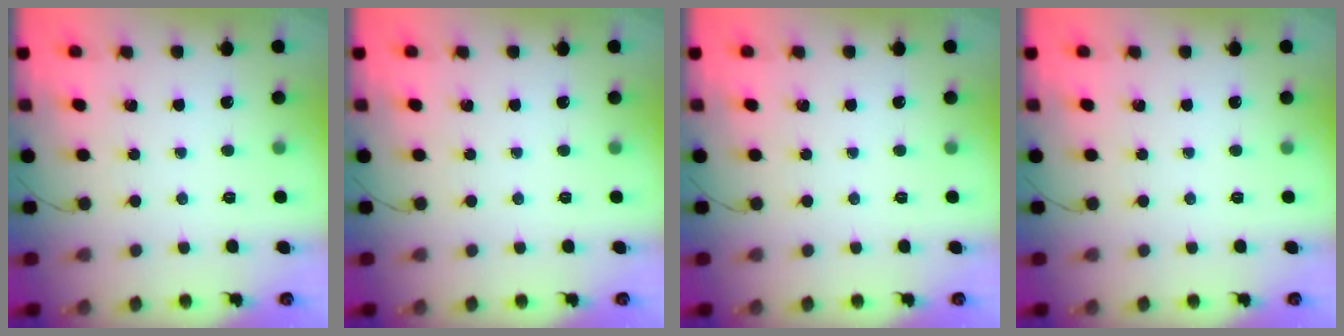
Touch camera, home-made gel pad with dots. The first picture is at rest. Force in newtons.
{"total": 0.0}
{"total": 0.0}
{"total": 0.0}